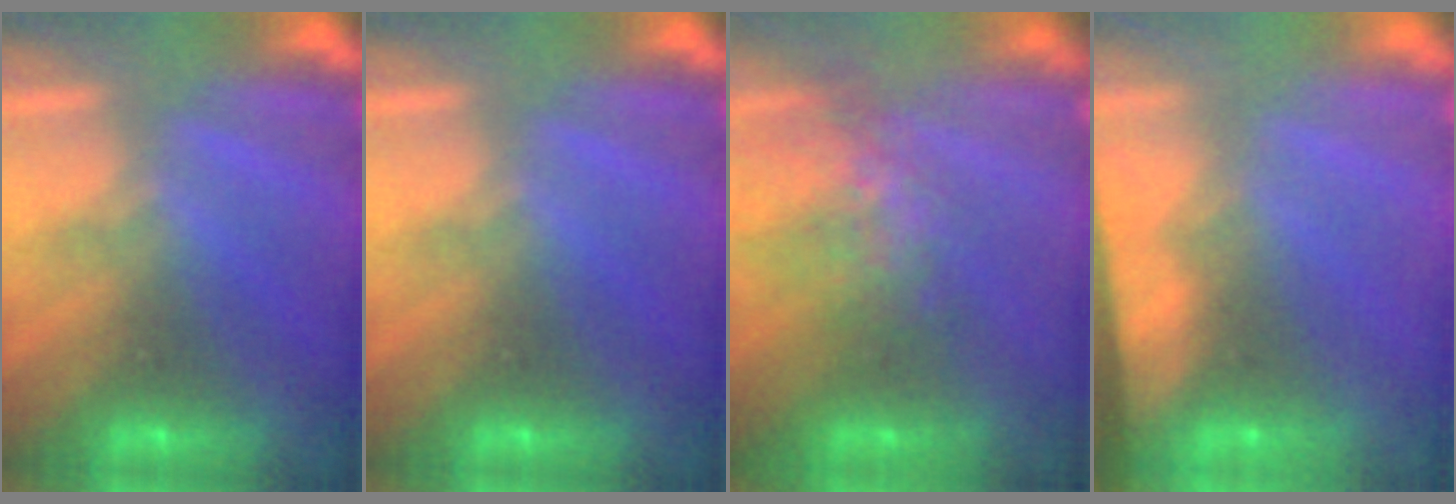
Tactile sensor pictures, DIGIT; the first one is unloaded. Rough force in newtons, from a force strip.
{"total": 0.0}
{"total": 7.0}
{"total": 7.7}